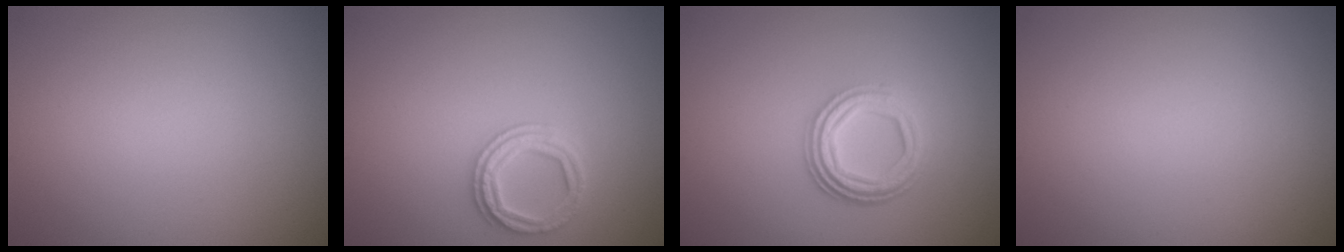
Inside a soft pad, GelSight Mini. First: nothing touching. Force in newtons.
{"total": 2.4, "press": 2.4, "slide": 0.2}
{"total": 4.5, "press": 3.3, "slide": 3.1}
{"total": 0.0}